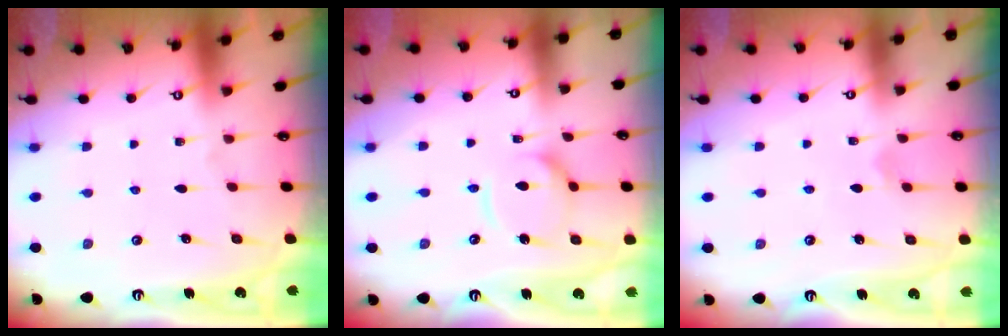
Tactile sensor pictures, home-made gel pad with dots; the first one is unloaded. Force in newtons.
{"total": 9.7, "press": 9.6, "slide": 0.9}
{"total": 1.9, "press": 1.8, "slide": 0.6}